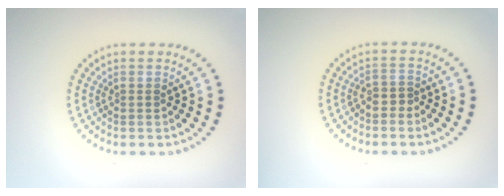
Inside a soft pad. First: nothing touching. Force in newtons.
{"total": 0.9, "press": 0.7, "slide": 0.7}